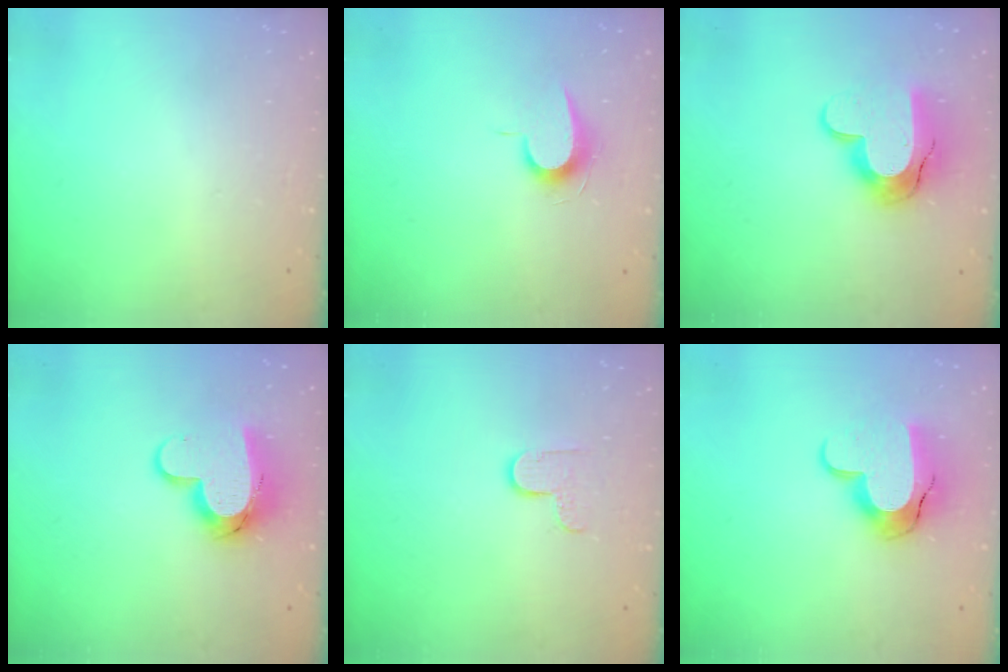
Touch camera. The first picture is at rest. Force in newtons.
{"total": 7.1, "press": 7.0, "slide": 0.7}
{"total": 14.0, "press": 14.0, "slide": 1.0}
{"total": 11.9, "press": 11.8, "slide": 1.1}
{"total": 6.0, "press": 6.0, "slide": 0.4}
{"total": 12.9, "press": 12.9, "slide": 0.9}